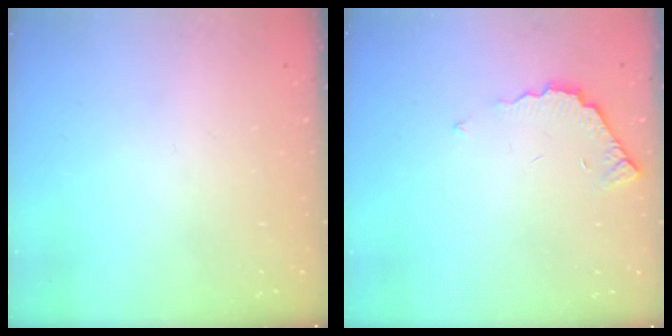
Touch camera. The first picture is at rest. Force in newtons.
{"total": 4.6, "press": 4.6, "slide": 0.4}